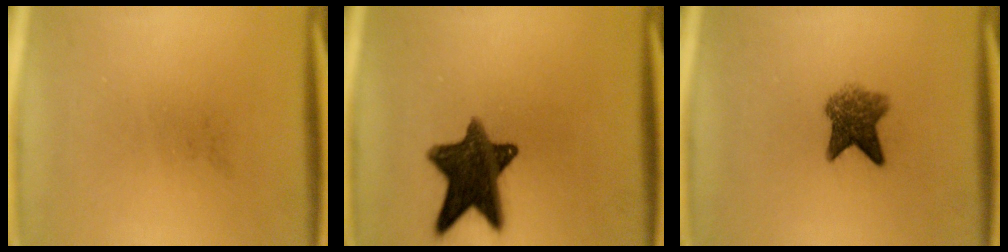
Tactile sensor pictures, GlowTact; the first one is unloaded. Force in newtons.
{"total": 12.7}
{"total": 5.5}